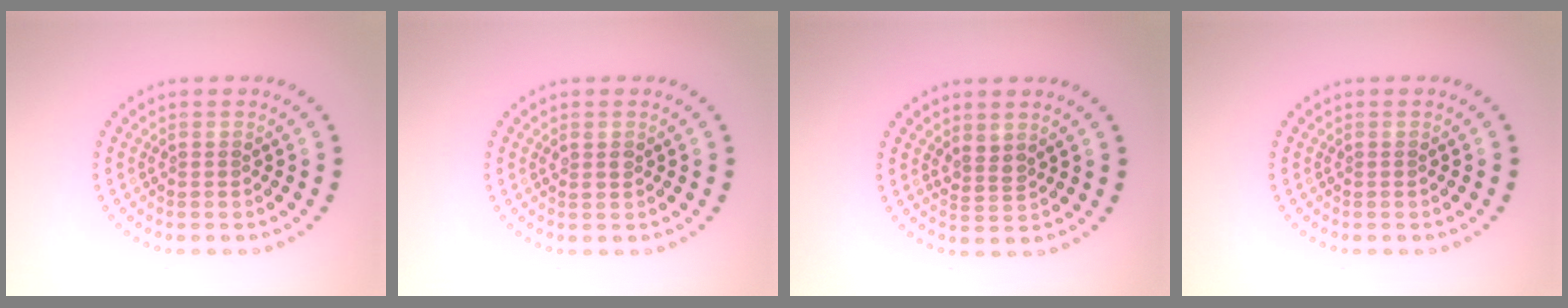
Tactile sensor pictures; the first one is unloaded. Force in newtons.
{"total": 0.9, "press": 0.9, "slide": 0.3}
{"total": 1.5, "press": 1.2, "slide": 0.8}
{"total": 0.0}